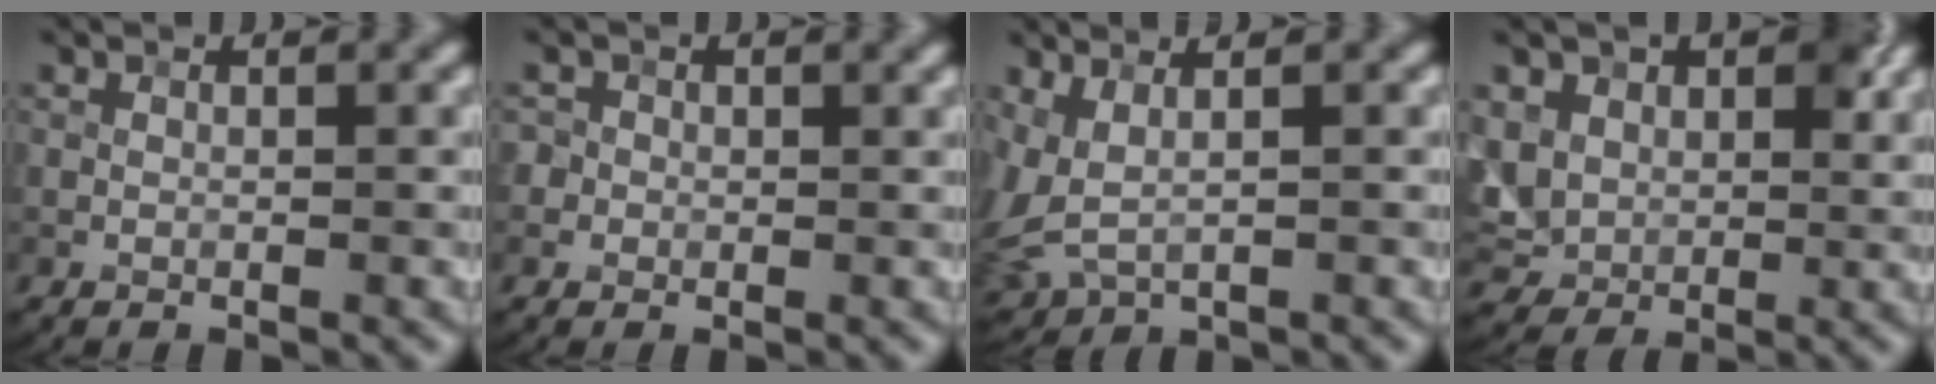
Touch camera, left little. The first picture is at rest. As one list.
[{"total": 2.2, "force": [0.7, 2.0, 0.6], "torque": [0.008, 0.005, -0.002]}, {"total": 3.6, "force": [1.2, 1.8, 2.9], "torque": [-0.082, -0.007, 0.032]}, {"total": 7.0, "force": [2.4, 5.6, 3.5], "torque": [-0.095, 0.009, 0.036]}]